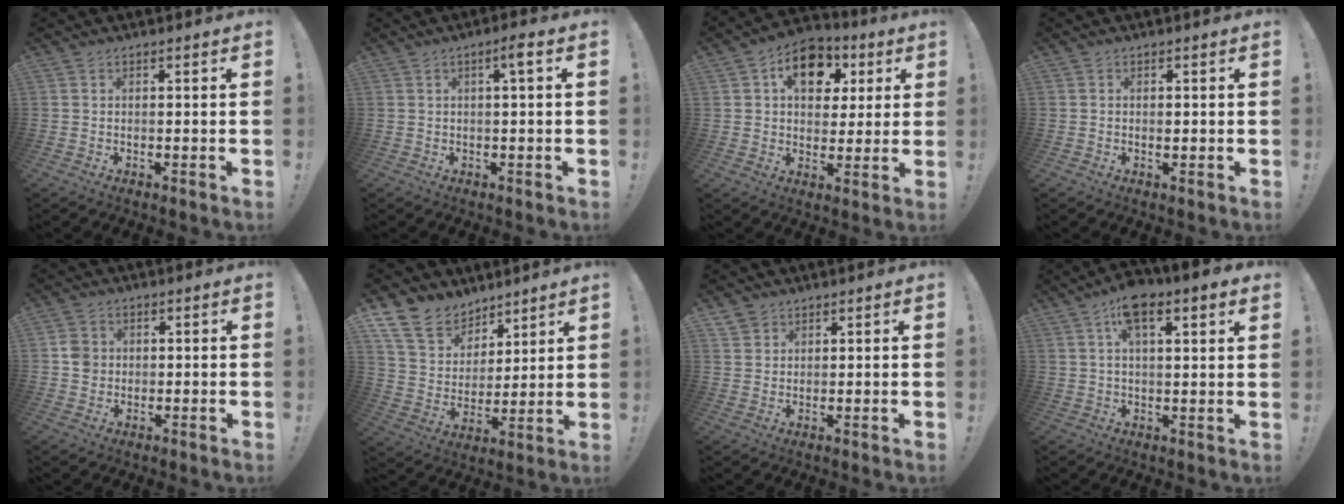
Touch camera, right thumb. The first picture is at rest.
{"total": 3.1, "force": [0.5, -0.1, 3.0], "torque": [-0.047, 0.000, 0.001]}
{"total": 13.4, "force": [5.3, 9.7, 7.6], "torque": [-0.098, -0.019, 0.095]}
{"total": 0.8, "force": [0.0, 0.6, 0.4], "torque": [0.000, 0.000, -0.003]}
{"total": 4.6, "force": [0.1, 4.2, 1.7], "torque": [-0.021, 0.002, 0.002]}
{"total": 14.6, "force": [10.2, 9.5, 4.4], "torque": [-0.087, -0.069, 0.202]}
{"total": 2.9, "force": [2.3, 1.8, 0.2], "torque": [-0.001, -0.014, 0.043]}
{"total": 9.5, "force": [5.2, 3.4, 7.2], "torque": [-0.108, -0.017, 0.088]}